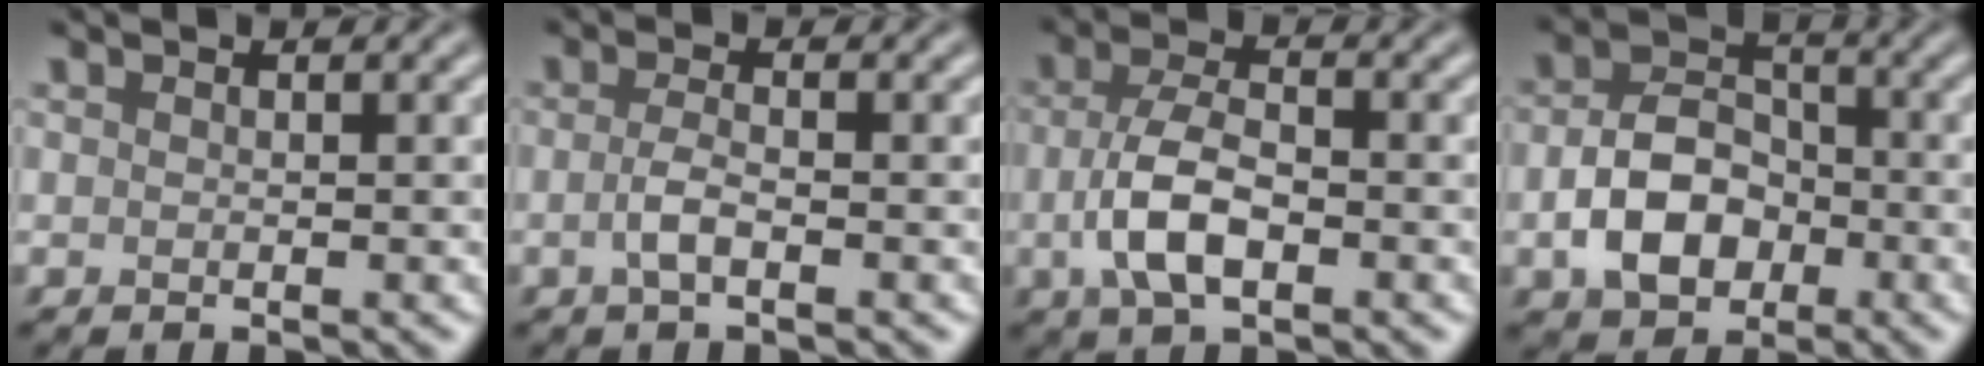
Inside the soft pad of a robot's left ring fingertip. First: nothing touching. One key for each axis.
{"total": 1.9, "fx": -0.6, "fy": 0.6, "fz": 1.7, "tx": -0.037, "ty": 0.000, "tz": -0.016}
{"total": 4.9, "fx": -1.3, "fy": 2.3, "fz": 4.1, "tx": -0.088, "ty": 0.001, "tz": -0.028}
{"total": 6.0, "fx": -1.8, "fy": 4.2, "fz": 3.9, "tx": -0.068, "ty": 0.002, "tz": -0.036}